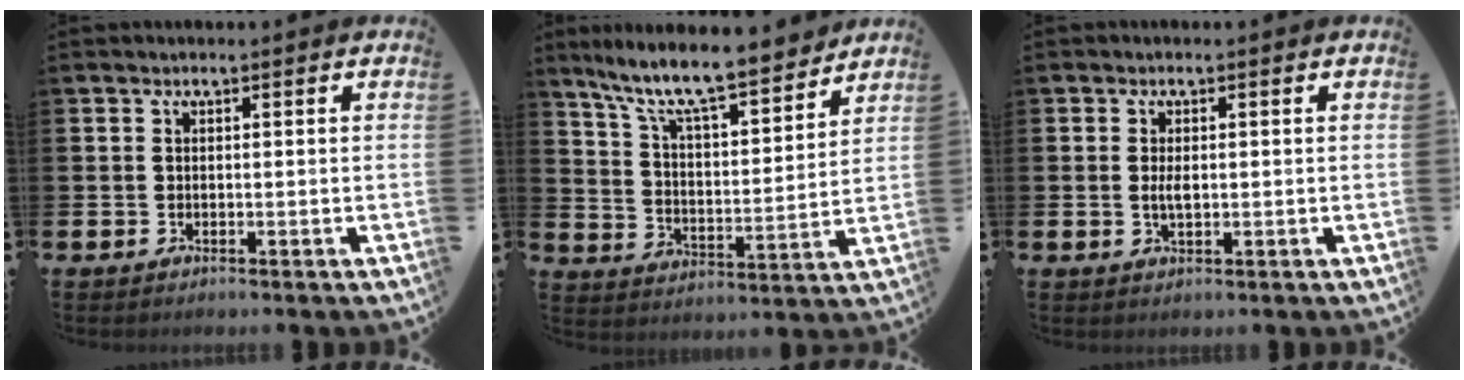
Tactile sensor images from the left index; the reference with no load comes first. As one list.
[{"total": 10.2, "force": [9.1, 1.4, 4.4], "torque": [-0.121, -0.063, 0.156]}, {"total": 1.8, "force": [0.1, 0.8, 1.7], "torque": [-0.022, -0.002, -0.002]}]